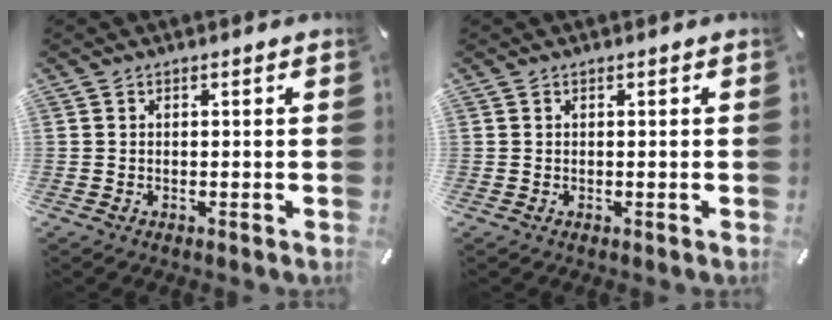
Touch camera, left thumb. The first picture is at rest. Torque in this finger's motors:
{"motor_torque": [0.00, 0.00, -0.06, -0.05, 0.00]}